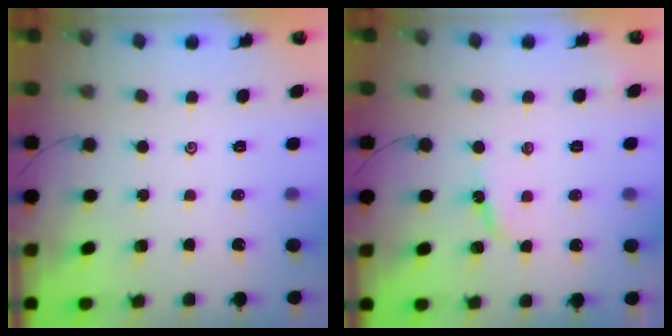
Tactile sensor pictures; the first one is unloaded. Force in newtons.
{"total": 5.1, "press": 5.0, "slide": 0.6}